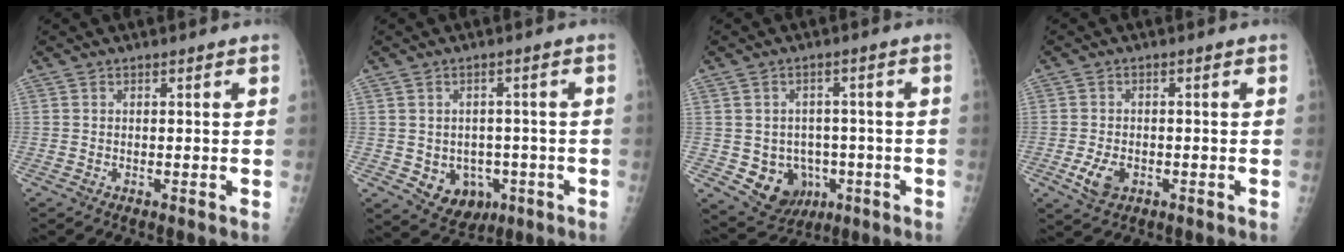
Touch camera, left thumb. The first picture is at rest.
{"total": 8.0, "force": [-2.2, 6.5, 4.1], "torque": [-0.033, 0.013, -0.014]}
{"total": 9.6, "force": [-2.5, 8.3, 4.3], "torque": [-0.037, 0.015, -0.020]}
{"total": 4.4, "force": [-1.6, 2.9, 2.9], "torque": [-0.057, 0.000, -0.024]}